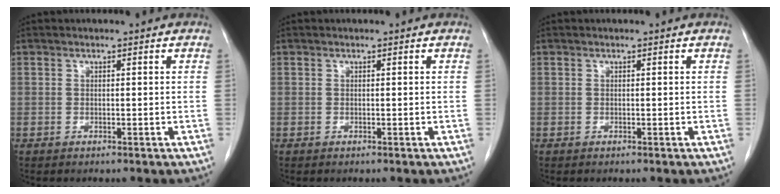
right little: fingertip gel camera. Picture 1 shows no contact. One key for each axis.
{"total": 0.0}
{"total": 0.0}